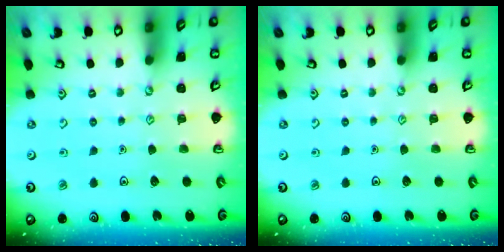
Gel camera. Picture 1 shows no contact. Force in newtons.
{"total": 0.0}